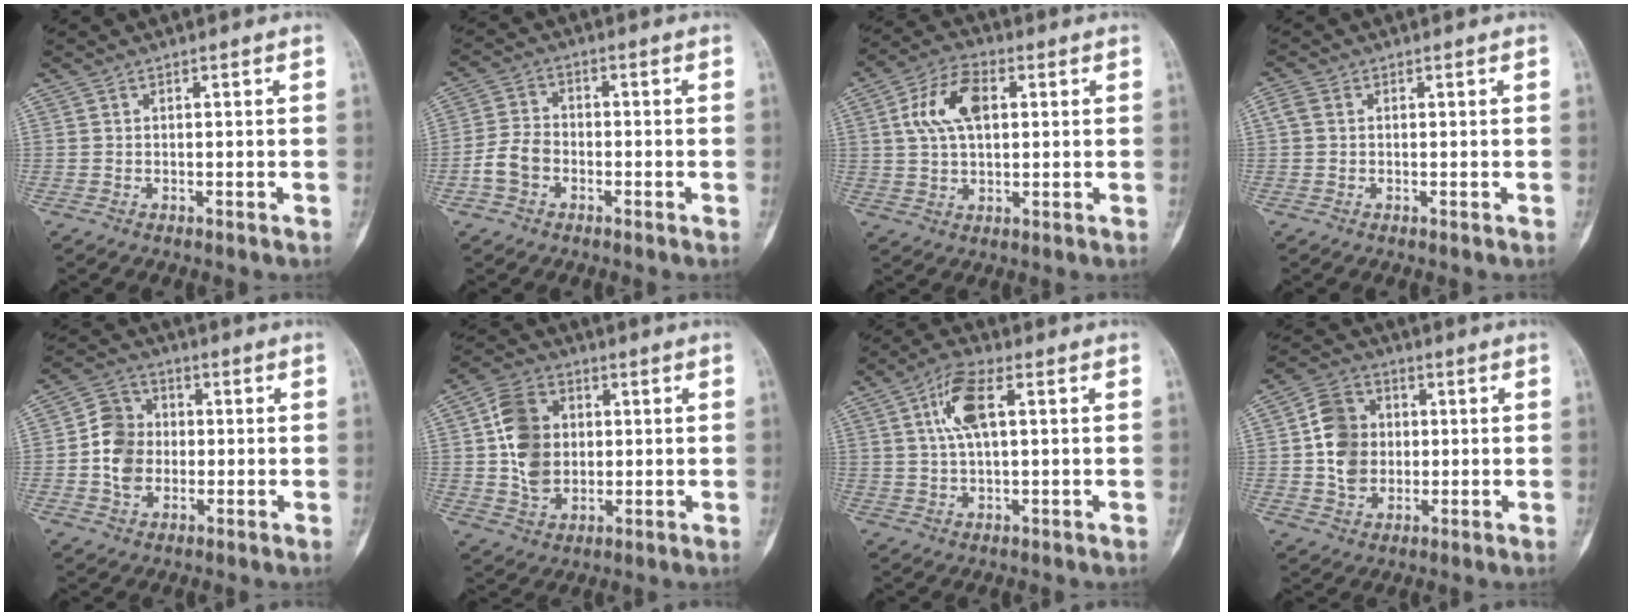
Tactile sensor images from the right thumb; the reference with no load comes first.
{"total": 5.8, "force": [-2.2, 4.3, 3.3], "torque": [-0.061, 0.021, -0.047]}
{"total": 10.2, "force": [2.4, 5.9, 7.9], "torque": [-0.146, 0.012, 0.039]}
{"total": 1.9, "force": [0.3, 1.5, 1.1], "torque": [-0.029, 0.007, 0.005]}
{"total": 8.9, "force": [-0.8, 7.4, 4.8], "torque": [-0.064, 0.017, -0.022]}
{"total": 11.7, "force": [1.2, 9.1, 7.3], "torque": [-0.110, 0.004, 0.023]}
{"total": 8.4, "force": [2.4, 3.2, 7.4], "torque": [-0.146, 0.010, 0.043]}
{"total": 10.3, "force": [0.4, 8.5, 5.8], "torque": [-0.079, 0.008, 0.004]}